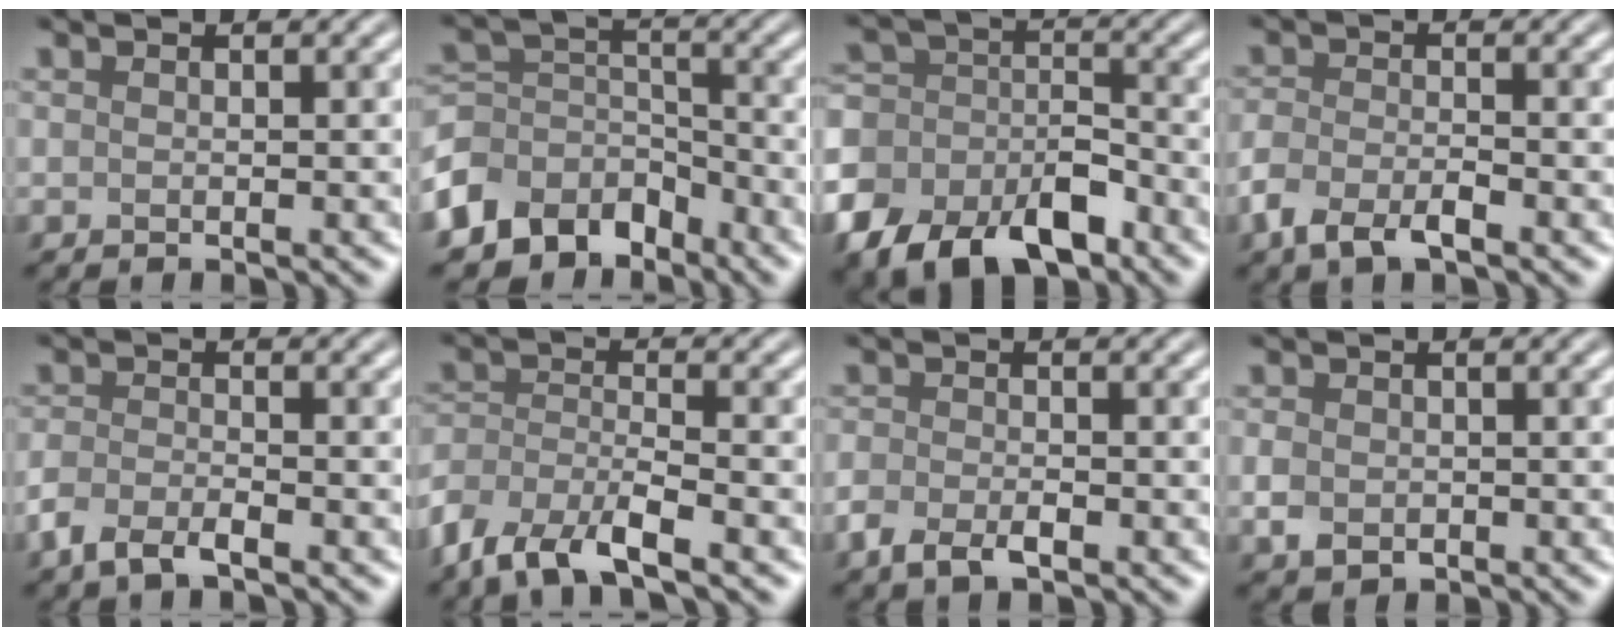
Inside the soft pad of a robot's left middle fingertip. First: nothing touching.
{"total": 6.7, "force": [-5.0, 4.2, 1.6], "torque": [-0.021, -0.004, -0.107]}
{"total": 9.7, "force": [-5.8, 5.6, 5.4], "torque": [-0.095, -0.014, -0.107]}
{"total": 3.7, "force": [-2.3, 1.6, 2.5], "torque": [-0.050, -0.004, -0.051]}
{"total": 2.9, "force": [-1.9, 1.1, 1.9], "torque": [-0.045, -0.003, -0.043]}
{"total": 6.2, "force": [-4.6, 2.1, 3.6], "torque": [-0.070, -0.007, -0.098]}
{"total": 2.7, "force": [-1.4, 1.3, 1.9], "torque": [-0.040, -0.003, -0.031]}
{"total": 2.1, "force": [-0.4, 1.7, 1.1], "torque": [-0.021, -0.006, -0.010]}